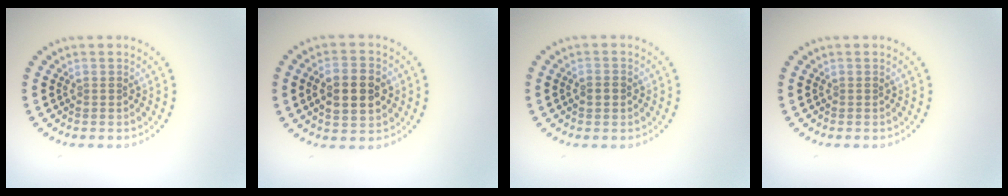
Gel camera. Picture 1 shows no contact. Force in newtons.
{"total": 4.5, "press": 4.5, "slide": 0.2}
{"total": 1.7, "press": 1.7, "slide": 0.0}
{"total": 0.0}